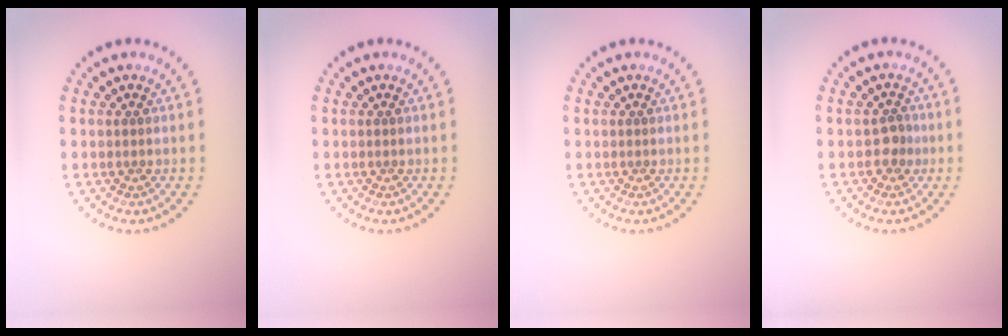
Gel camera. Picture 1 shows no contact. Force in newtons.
{"total": 0.0}
{"total": 0.0}
{"total": 1.5, "press": 1.3, "slide": 0.8}